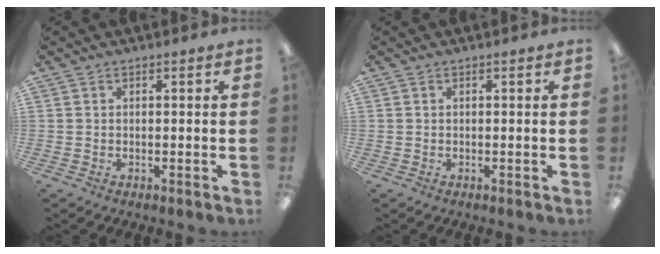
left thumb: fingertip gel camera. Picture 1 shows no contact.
{"total": 0.0}